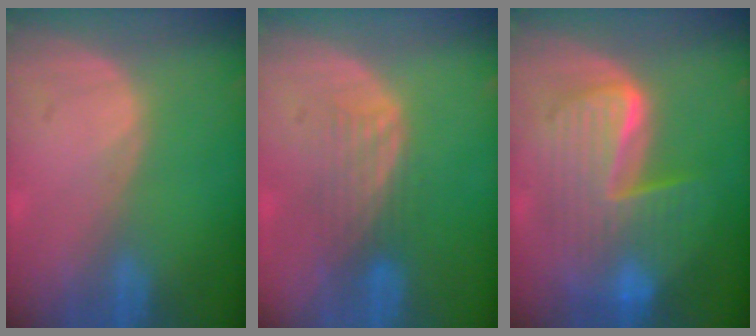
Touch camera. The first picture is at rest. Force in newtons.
{"total": 4.3, "press": 3.6, "slide": 2.3}
{"total": 10.4, "press": 10.4, "slide": 0.9}